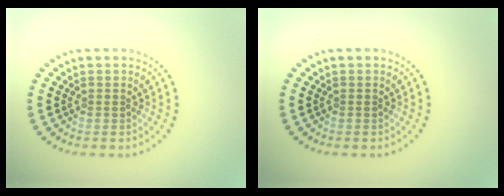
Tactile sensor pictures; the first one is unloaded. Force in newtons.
{"total": 0.0}